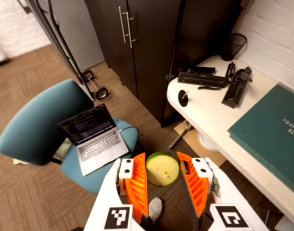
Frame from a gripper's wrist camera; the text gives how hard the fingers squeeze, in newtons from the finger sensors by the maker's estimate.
{"total": 10.2, "left": 10.7, "right": 9.8}